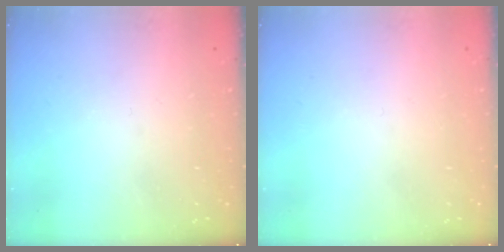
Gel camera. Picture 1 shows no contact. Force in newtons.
{"total": 1.5, "press": 1.5, "slide": 0.1}